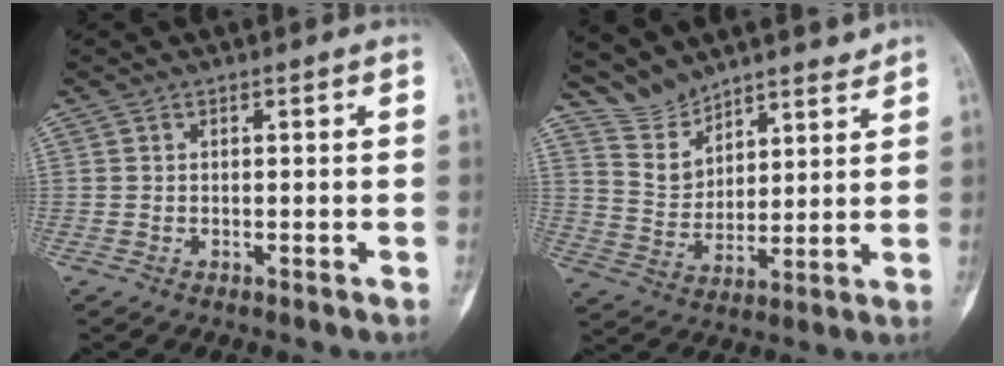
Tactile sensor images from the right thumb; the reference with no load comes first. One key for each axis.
{"total": 10.0, "fx": 9.2, "fy": 3.7, "fz": 1.1, "tx": 0.006, "ty": -0.059, "tz": 0.183}